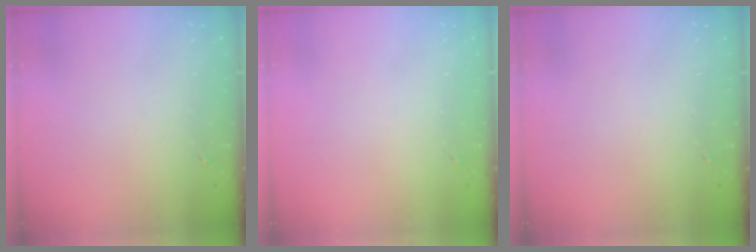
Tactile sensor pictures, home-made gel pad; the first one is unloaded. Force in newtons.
{"total": 0.0}
{"total": 0.0}